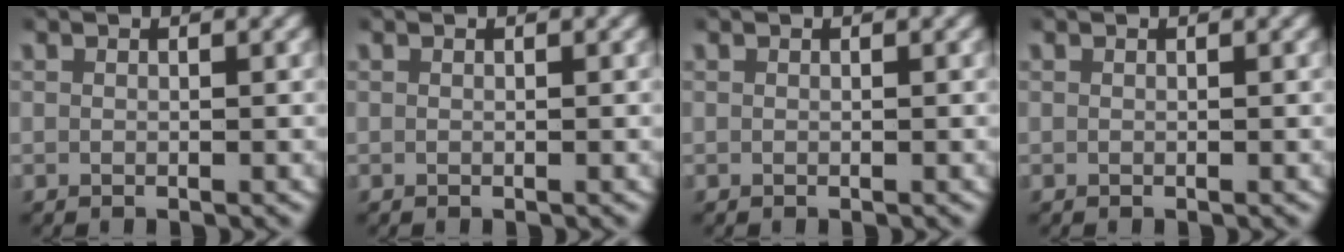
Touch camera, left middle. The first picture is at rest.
{"total": 0.0}
{"total": 0.0}
{"total": 0.0}